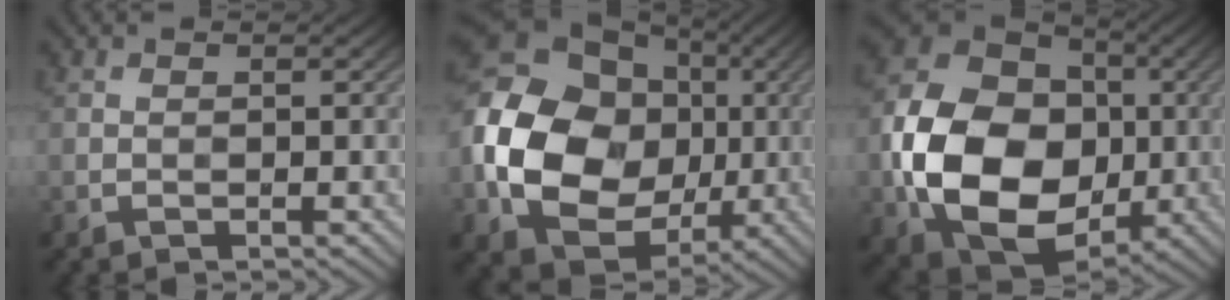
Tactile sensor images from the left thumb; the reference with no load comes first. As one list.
[{"total": 18.3, "force": [-1.1, 14.8, 10.8], "torque": [-0.247, -0.019, -0.020]}, {"total": 16.9, "force": [-2.2, 12.9, 10.7], "torque": [-0.232, -0.037, -0.034]}]